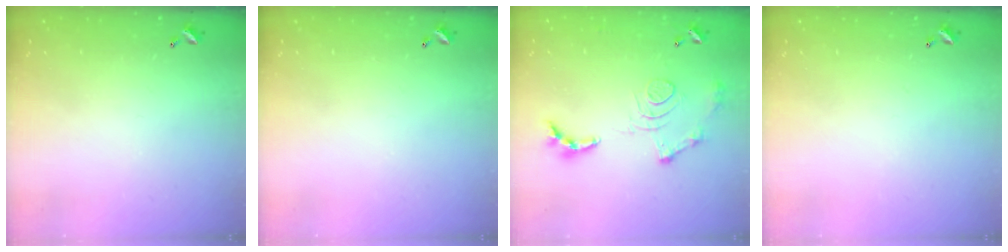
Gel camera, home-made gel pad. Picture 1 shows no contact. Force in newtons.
{"total": 0.0}
{"total": 12.5, "press": 12.5, "slide": 1.1}
{"total": 0.0}